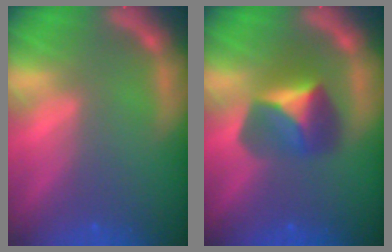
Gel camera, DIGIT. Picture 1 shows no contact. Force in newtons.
{"total": 4.9}